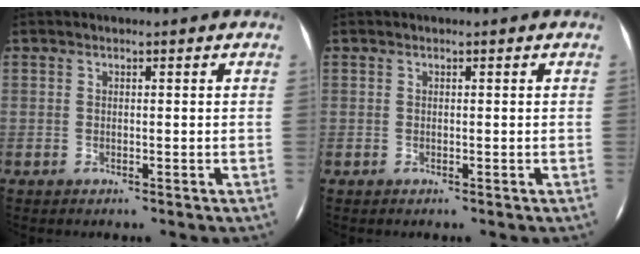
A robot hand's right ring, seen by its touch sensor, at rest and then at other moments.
{"total": 0.0}